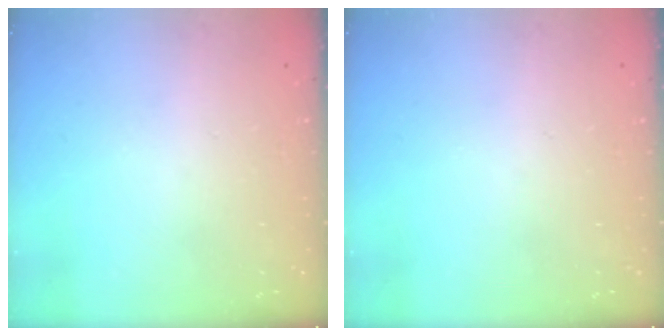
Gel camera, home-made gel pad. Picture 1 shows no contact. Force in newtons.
{"total": 0.0}